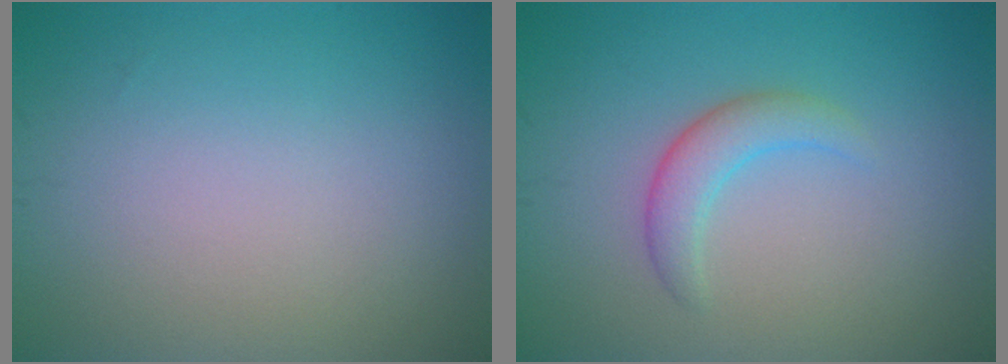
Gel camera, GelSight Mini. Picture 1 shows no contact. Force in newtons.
{"total": 2.4, "press": 2.4, "slide": 0.1}